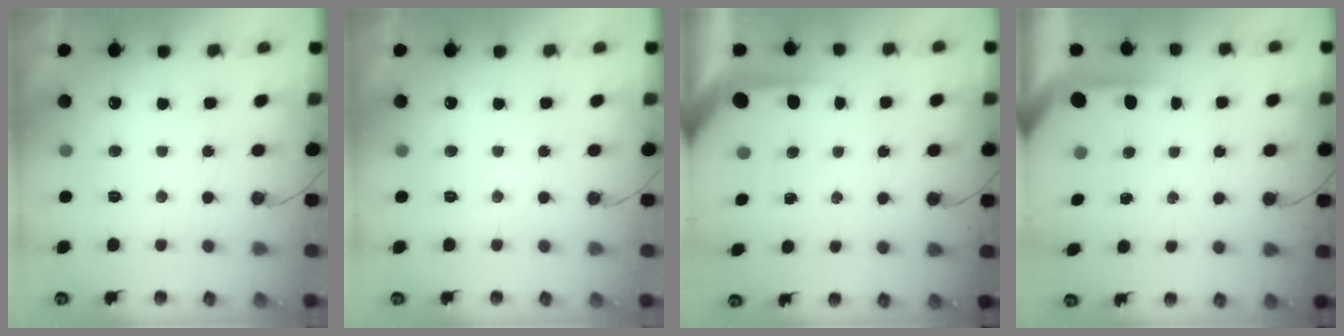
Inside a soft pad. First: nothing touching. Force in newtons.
{"total": 0.0}
{"total": 6.2, "press": 6.2, "slide": 0.4}
{"total": 3.8, "press": 3.8, "slide": 0.4}